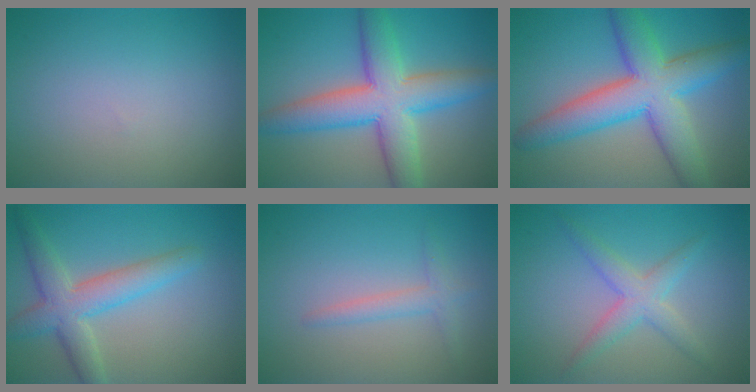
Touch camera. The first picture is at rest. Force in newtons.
{"total": 8.6, "press": 8.5, "slide": 0.2}
{"total": 9.1, "press": 9.1, "slide": 0.2}
{"total": 4.9, "press": 4.9, "slide": 0.2}
{"total": 1.8, "press": 1.8, "slide": 0.1}
{"total": 3.0, "press": 3.0, "slide": 0.1}